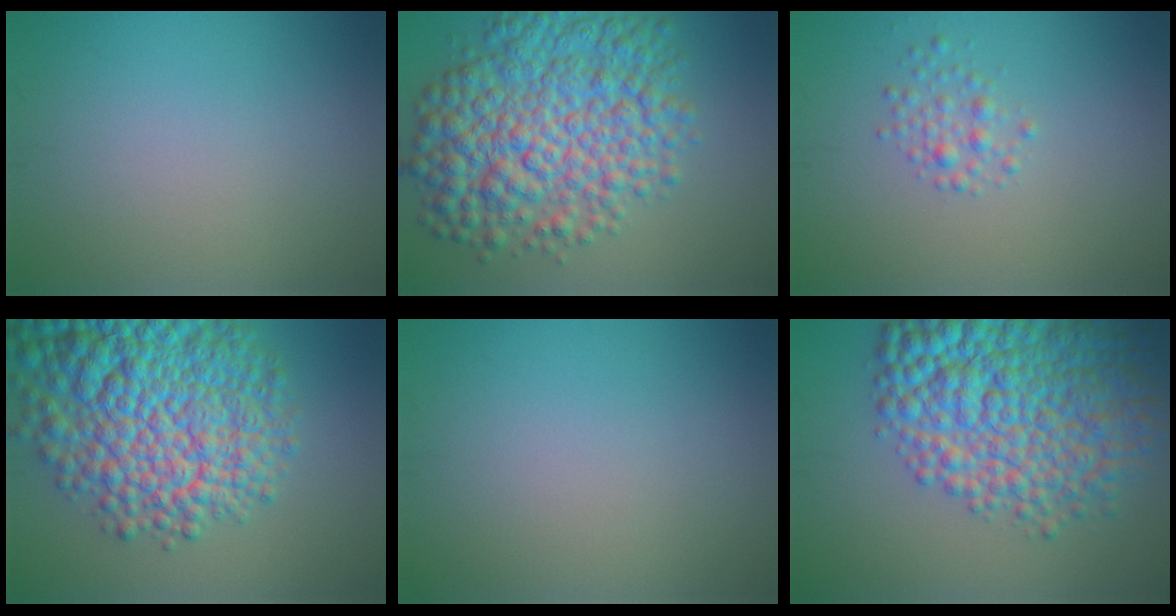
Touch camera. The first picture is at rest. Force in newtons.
{"total": 10.3, "press": 10.3, "slide": 0.1}
{"total": 1.6, "press": 1.6, "slide": 0.1}
{"total": 13.4, "press": 13.4, "slide": 0.4}
{"total": 0.0}
{"total": 11.5, "press": 11.5, "slide": 0.2}